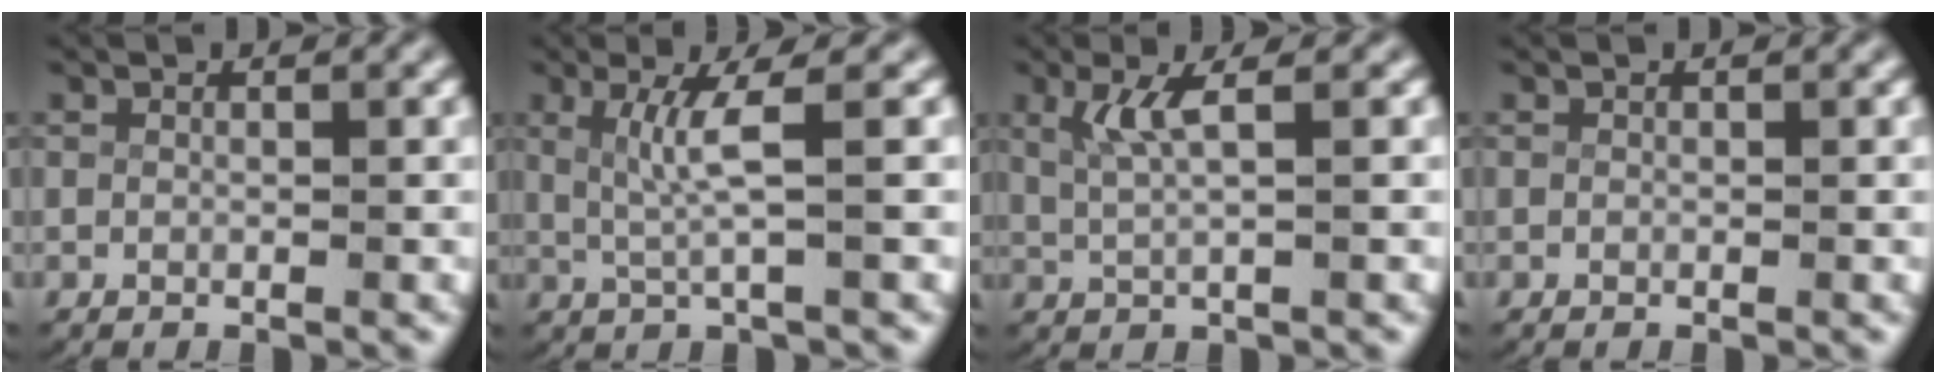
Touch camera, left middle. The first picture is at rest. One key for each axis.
{"total": 3.1, "fx": 0.4, "fy": -0.3, "fz": 3.1, "tx": -0.063, "ty": -0.003, "tz": 0.014}
{"total": 2.5, "fx": 0.8, "fy": 0.4, "fz": 2.4, "tx": -0.060, "ty": -0.006, "tz": 0.023}
{"total": 0.0}